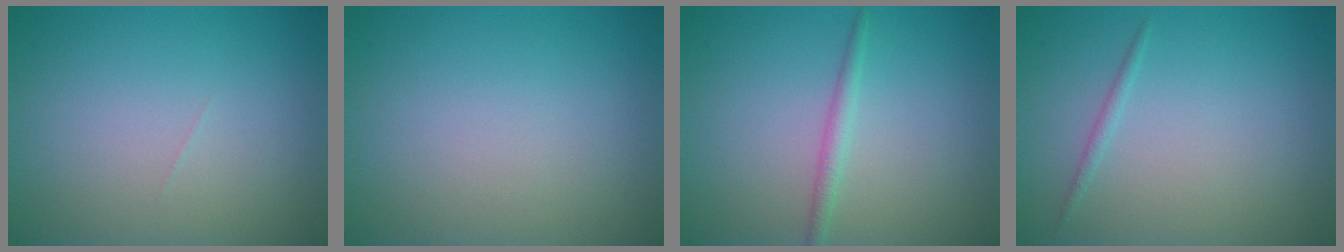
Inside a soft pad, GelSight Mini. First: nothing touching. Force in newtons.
{"total": 0.0}
{"total": 1.4, "press": 1.4, "slide": 0.1}
{"total": 0.7, "press": 0.7, "slide": 0.1}